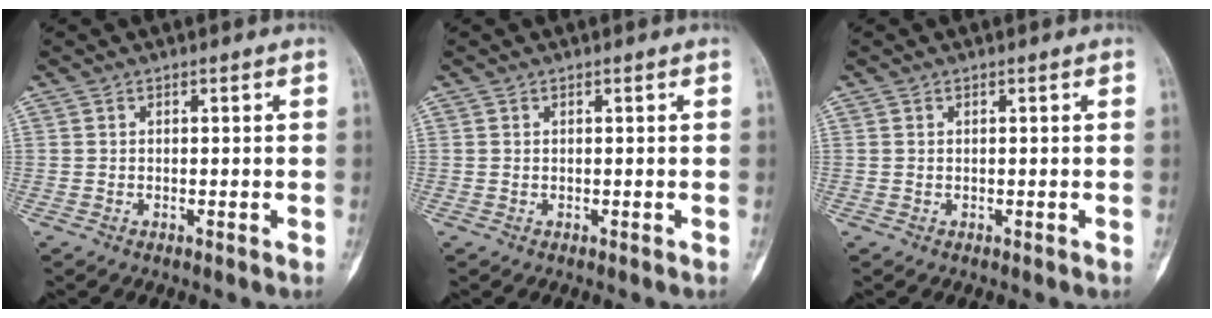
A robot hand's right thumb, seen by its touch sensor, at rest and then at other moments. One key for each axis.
{"total": 0.0}
{"total": 0.0}